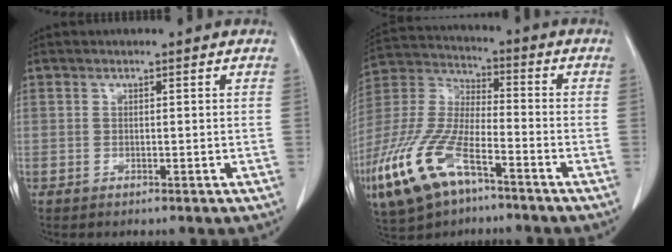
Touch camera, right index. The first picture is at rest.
{"total": 16.4, "force": [-9.0, 6.2, 12.3], "torque": [-0.286, -0.015, -0.169]}